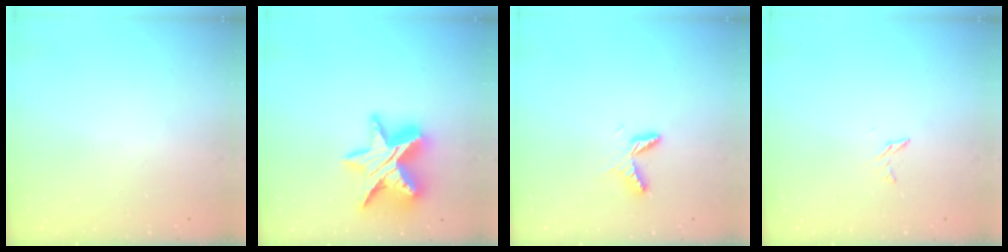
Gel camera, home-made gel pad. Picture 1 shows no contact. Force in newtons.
{"total": 18.2, "press": 18.2, "slide": 1.2}
{"total": 6.1, "press": 6.1, "slide": 0.5}
{"total": 3.4, "press": 3.3, "slide": 0.3}